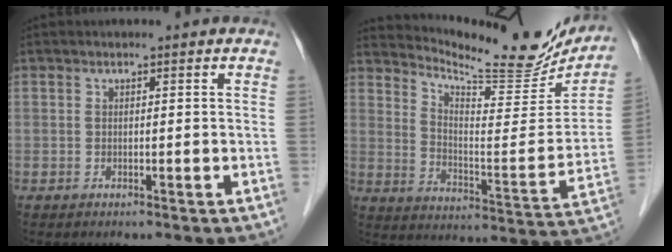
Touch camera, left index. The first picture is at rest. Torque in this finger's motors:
{"motor_torque": [-0.04, -0.28, 0.08, 0.01]}